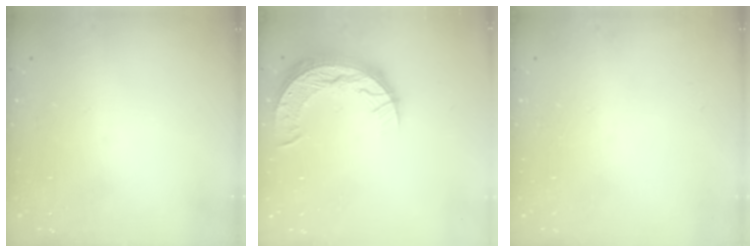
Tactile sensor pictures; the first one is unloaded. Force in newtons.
{"total": 12.2, "press": 12.2, "slide": 0.9}
{"total": 0.0}